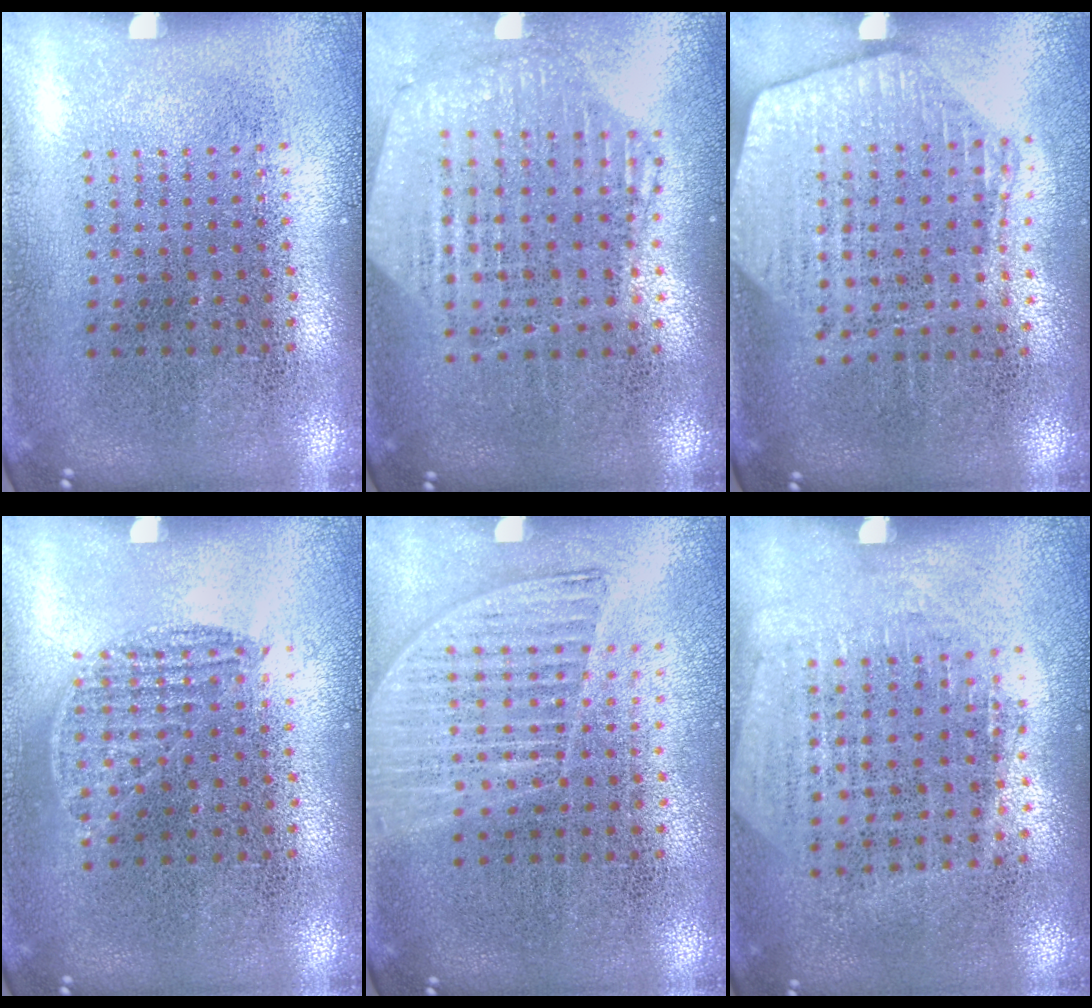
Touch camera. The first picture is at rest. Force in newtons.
{"total": 1.1, "press": 1.1, "slide": 0.3}
{"total": 1.8, "press": 1.6, "slide": 0.7}
{"total": 0.8, "press": 0.7, "slide": 0.4}
{"total": 1.3, "press": 1.2, "slide": 0.5}
{"total": 1.3, "press": 1.2, "slide": 0.6}